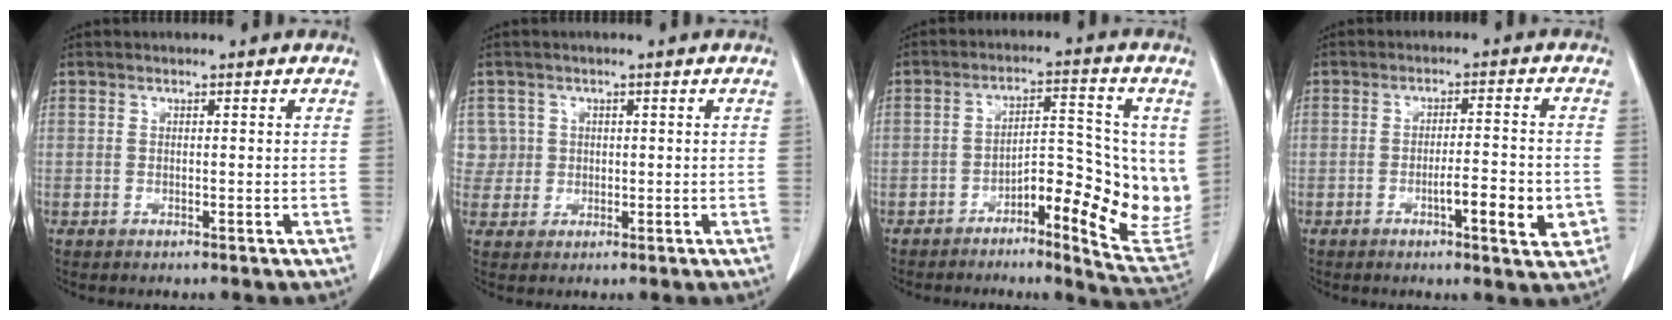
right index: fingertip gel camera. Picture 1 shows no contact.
{"total": 3.2, "force": [0.7, 3.1, -0.5], "torque": [0.027, 0.008, 0.010]}
{"total": 11.6, "force": [-1.4, 3.5, 11.0], "torque": [-0.145, 0.009, -0.023]}
{"total": 7.1, "force": [-2.4, 1.1, 6.6], "torque": [-0.091, -0.002, -0.031]}